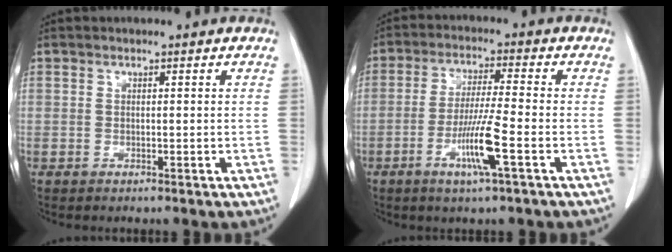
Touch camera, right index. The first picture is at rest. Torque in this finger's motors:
{"motor_torque": [1.47, -0.24, 0.62, 0.11]}